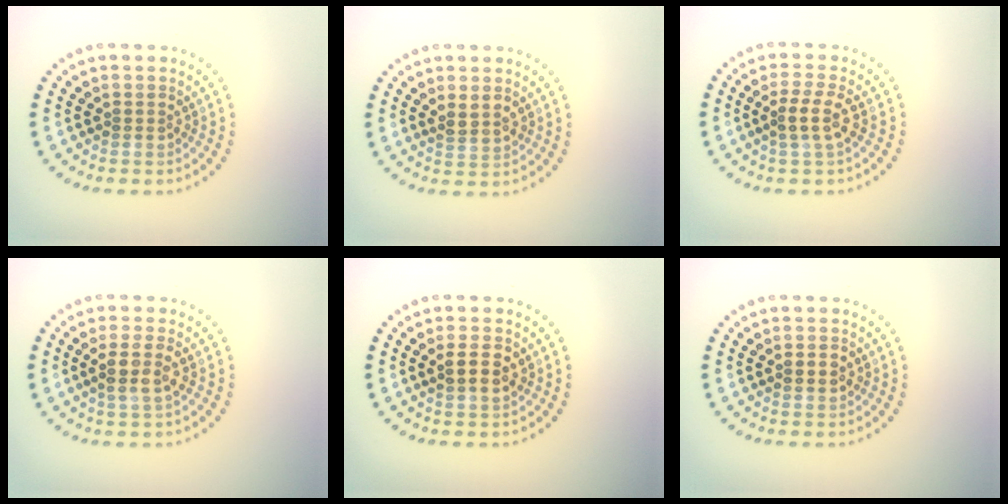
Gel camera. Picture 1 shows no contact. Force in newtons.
{"total": 1.7, "press": 1.6, "slide": 0.7}
{"total": 2.3, "press": 2.1, "slide": 0.9}
{"total": 2.2, "press": 2.1, "slide": 0.7}
{"total": 2.3, "press": 2.3, "slide": 0.6}
{"total": 1.7, "press": 1.7, "slide": 0.1}